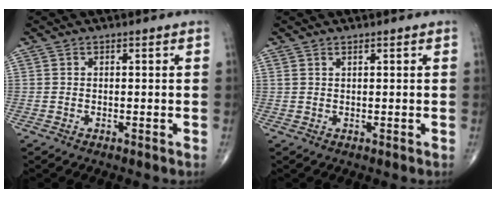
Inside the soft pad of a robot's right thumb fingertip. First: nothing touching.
{"total": 0.8, "force": [0.7, 0.2, 0.4], "torque": [-0.009, 0.001, 0.017]}